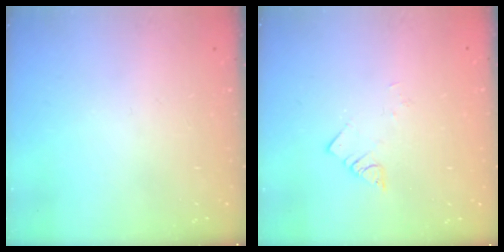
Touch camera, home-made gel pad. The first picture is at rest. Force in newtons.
{"total": 2.9, "press": 2.8, "slide": 0.6}